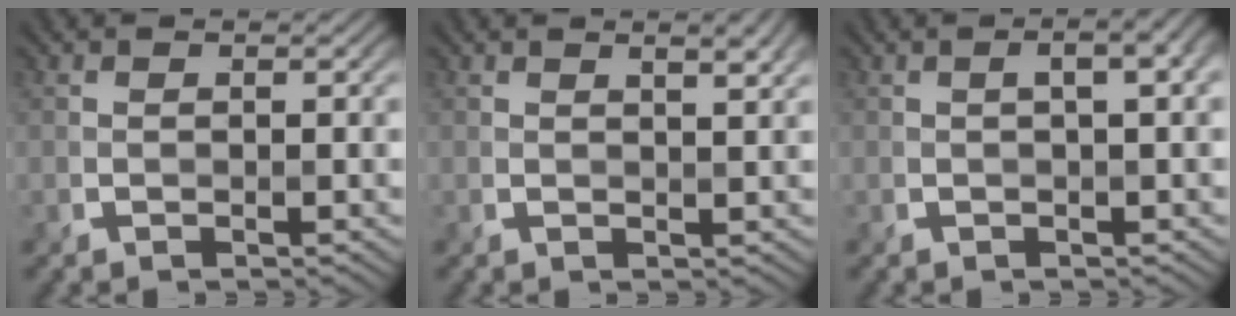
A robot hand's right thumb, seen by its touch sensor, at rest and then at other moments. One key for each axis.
{"total": 2.8, "fx": 1.7, "fy": 0.7, "fz": 2.2, "tx": -0.034, "ty": 0.000, "tz": 0.026}
{"total": 3.4, "fx": 0.9, "fy": 0.9, "fz": 3.1, "tx": -0.045, "ty": 0.011, "tz": 0.008}